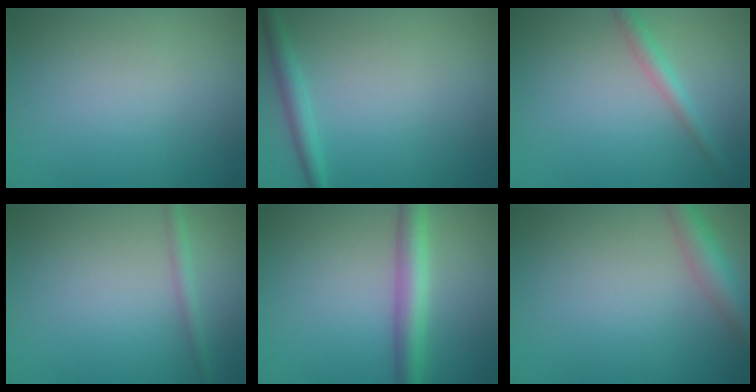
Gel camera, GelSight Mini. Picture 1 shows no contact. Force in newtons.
{"total": 1.8, "press": 1.8, "slide": 0.1}
{"total": 1.8, "press": 1.8, "slide": 0.0}
{"total": 1.4, "press": 1.4, "slide": 0.1}
{"total": 3.9, "press": 3.9, "slide": 0.0}
{"total": 3.5, "press": 3.5, "slide": 0.1}